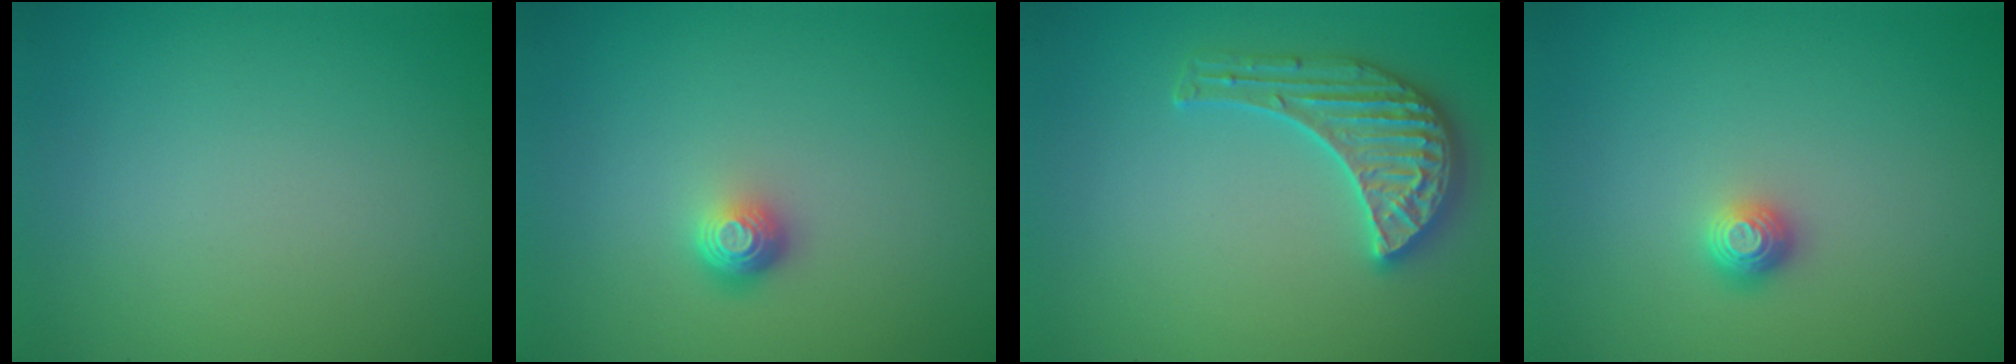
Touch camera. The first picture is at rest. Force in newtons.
{"total": 1.8, "press": 1.2, "slide": 1.3}
{"total": 3.6, "press": 3.5, "slide": 0.5}
{"total": 1.1, "press": 1.0, "slide": 0.5}